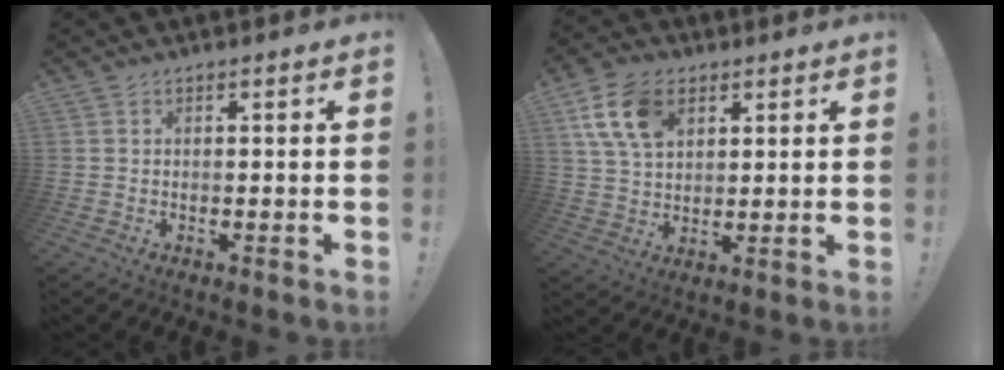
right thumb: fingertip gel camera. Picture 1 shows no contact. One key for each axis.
{"total": 12.7, "fx": 5.4, "fy": 8.5, "fz": 7.7, "tx": -0.150, "ty": -0.003, "tz": 0.104}